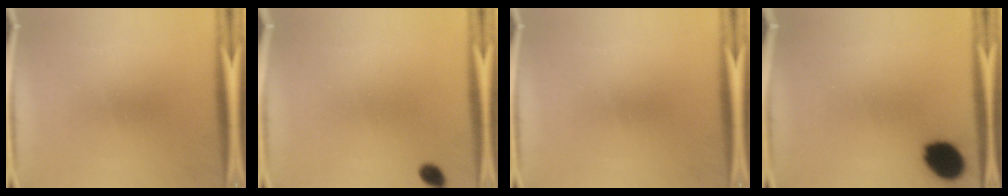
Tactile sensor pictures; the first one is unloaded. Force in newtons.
{"total": 2.1}
{"total": 0.0}
{"total": 10.2}